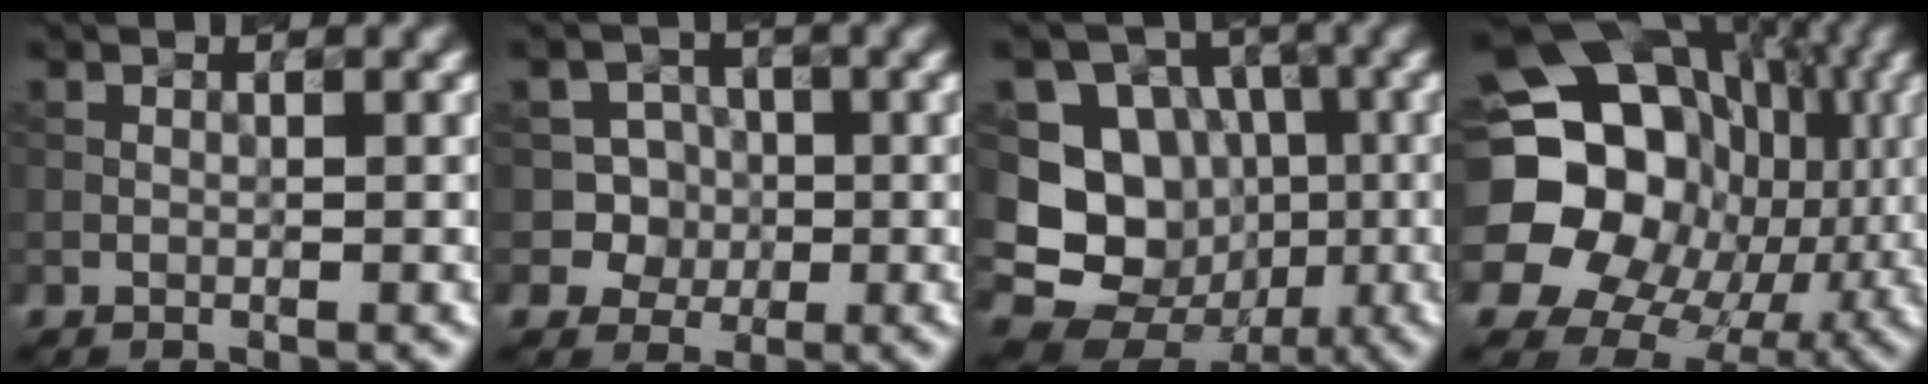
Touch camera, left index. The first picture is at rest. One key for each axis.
{"total": 4.0, "fx": -0.8, "fy": 3.9, "fz": 0.8, "tx": 0.002, "ty": 0.019, "tz": -0.024}
{"total": 13.6, "fx": -1.7, "fy": 12.7, "fz": 4.5, "tx": -0.112, "ty": 0.006, "tz": -0.033}
{"total": 22.2, "fx": 1.3, "fy": 19.9, "fz": 9.7, "tx": -0.192, "ty": 0.022, "tz": -0.001}